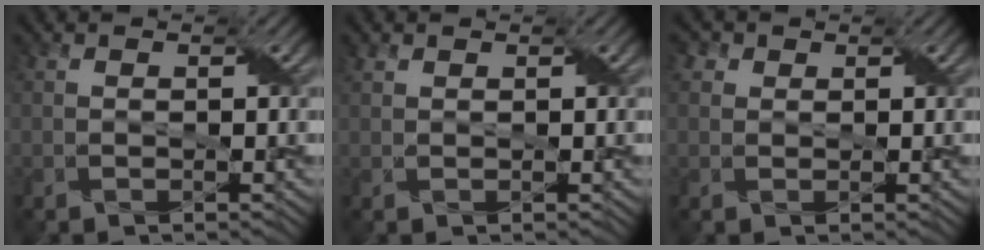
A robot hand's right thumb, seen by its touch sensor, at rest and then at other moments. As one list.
[{"total": 0.9, "force": [0.7, 0.5, 0.2], "torque": [-0.010, 0.004, 0.016]}, {"total": 2.5, "force": [1.4, 1.9, 0.8], "torque": [-0.026, 0.003, 0.017]}]